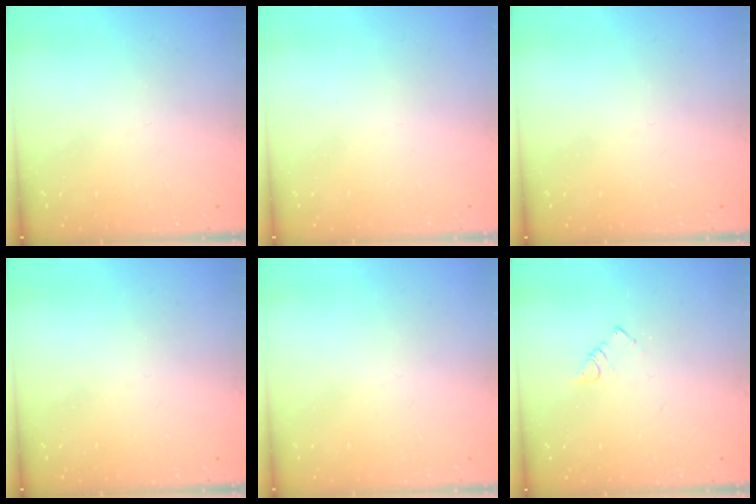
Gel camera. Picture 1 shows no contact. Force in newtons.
{"total": 1.6, "press": 1.6, "slide": 0.1}
{"total": 0.0}
{"total": 0.0}
{"total": 1.9, "press": 1.9, "slide": 0.2}
{"total": 2.4, "press": 2.4, "slide": 0.4}